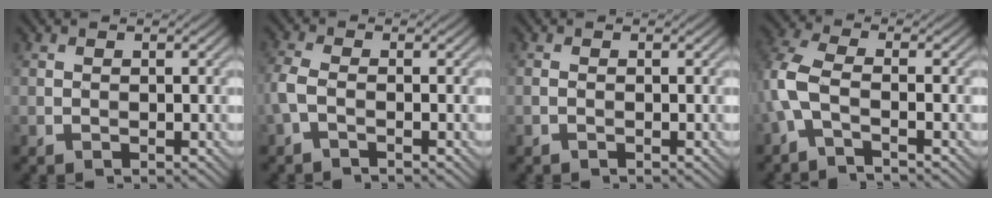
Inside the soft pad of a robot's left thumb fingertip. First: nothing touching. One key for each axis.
{"total": 2.8, "fx": -1.2, "fy": 0.9, "fz": 2.4, "tx": -0.067, "ty": 0.002, "tz": -0.035}
{"total": 0.5, "fx": -0.4, "fy": 0.0, "fz": 0.4, "tx": -0.012, "ty": 0.001, "tz": -0.008}
{"total": 5.1, "fx": -1.8, "fy": 1.7, "fz": 4.4, "tx": -0.113, "ty": 0.004, "tz": -0.053}